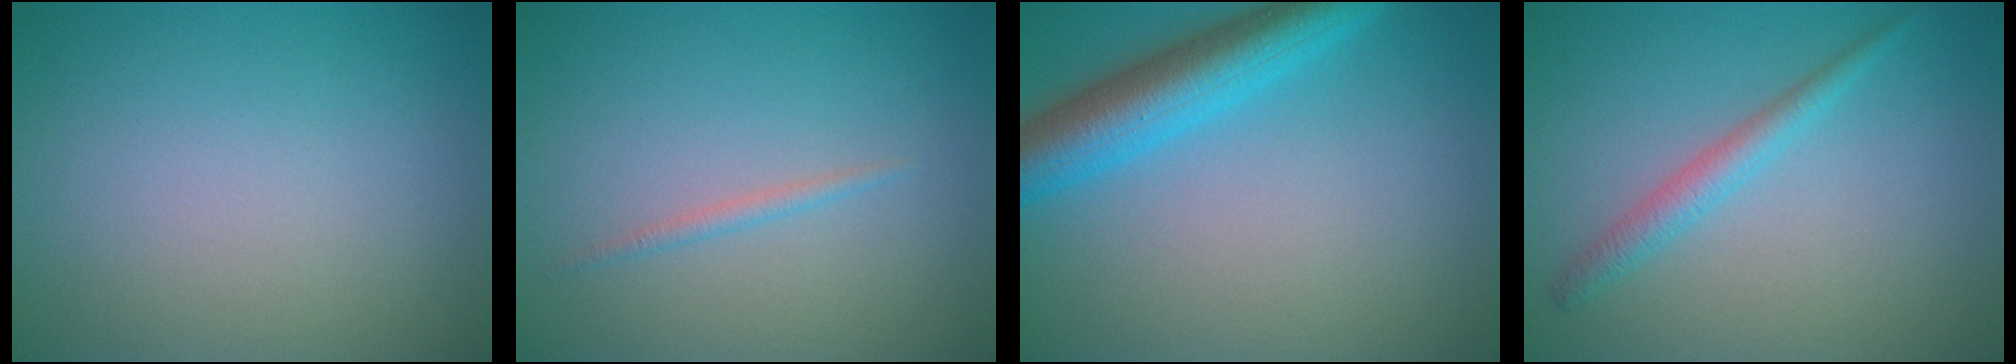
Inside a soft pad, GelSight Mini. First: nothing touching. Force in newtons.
{"total": 0.8, "press": 0.8, "slide": 0.0}
{"total": 6.3, "press": 6.3, "slide": 0.3}
{"total": 2.2, "press": 2.2, "slide": 0.1}